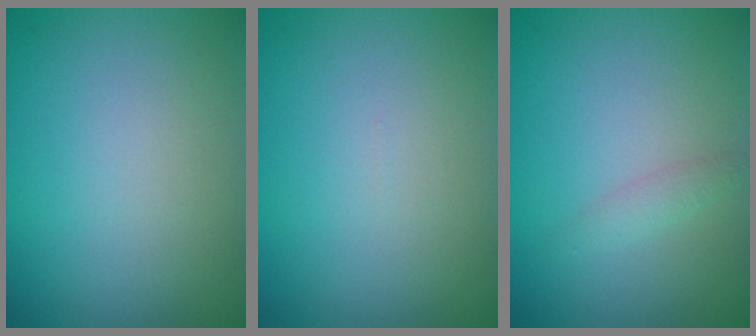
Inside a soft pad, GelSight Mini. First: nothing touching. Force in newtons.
{"total": 0.0}
{"total": 1.0, "press": 1.0, "slide": 0.0}